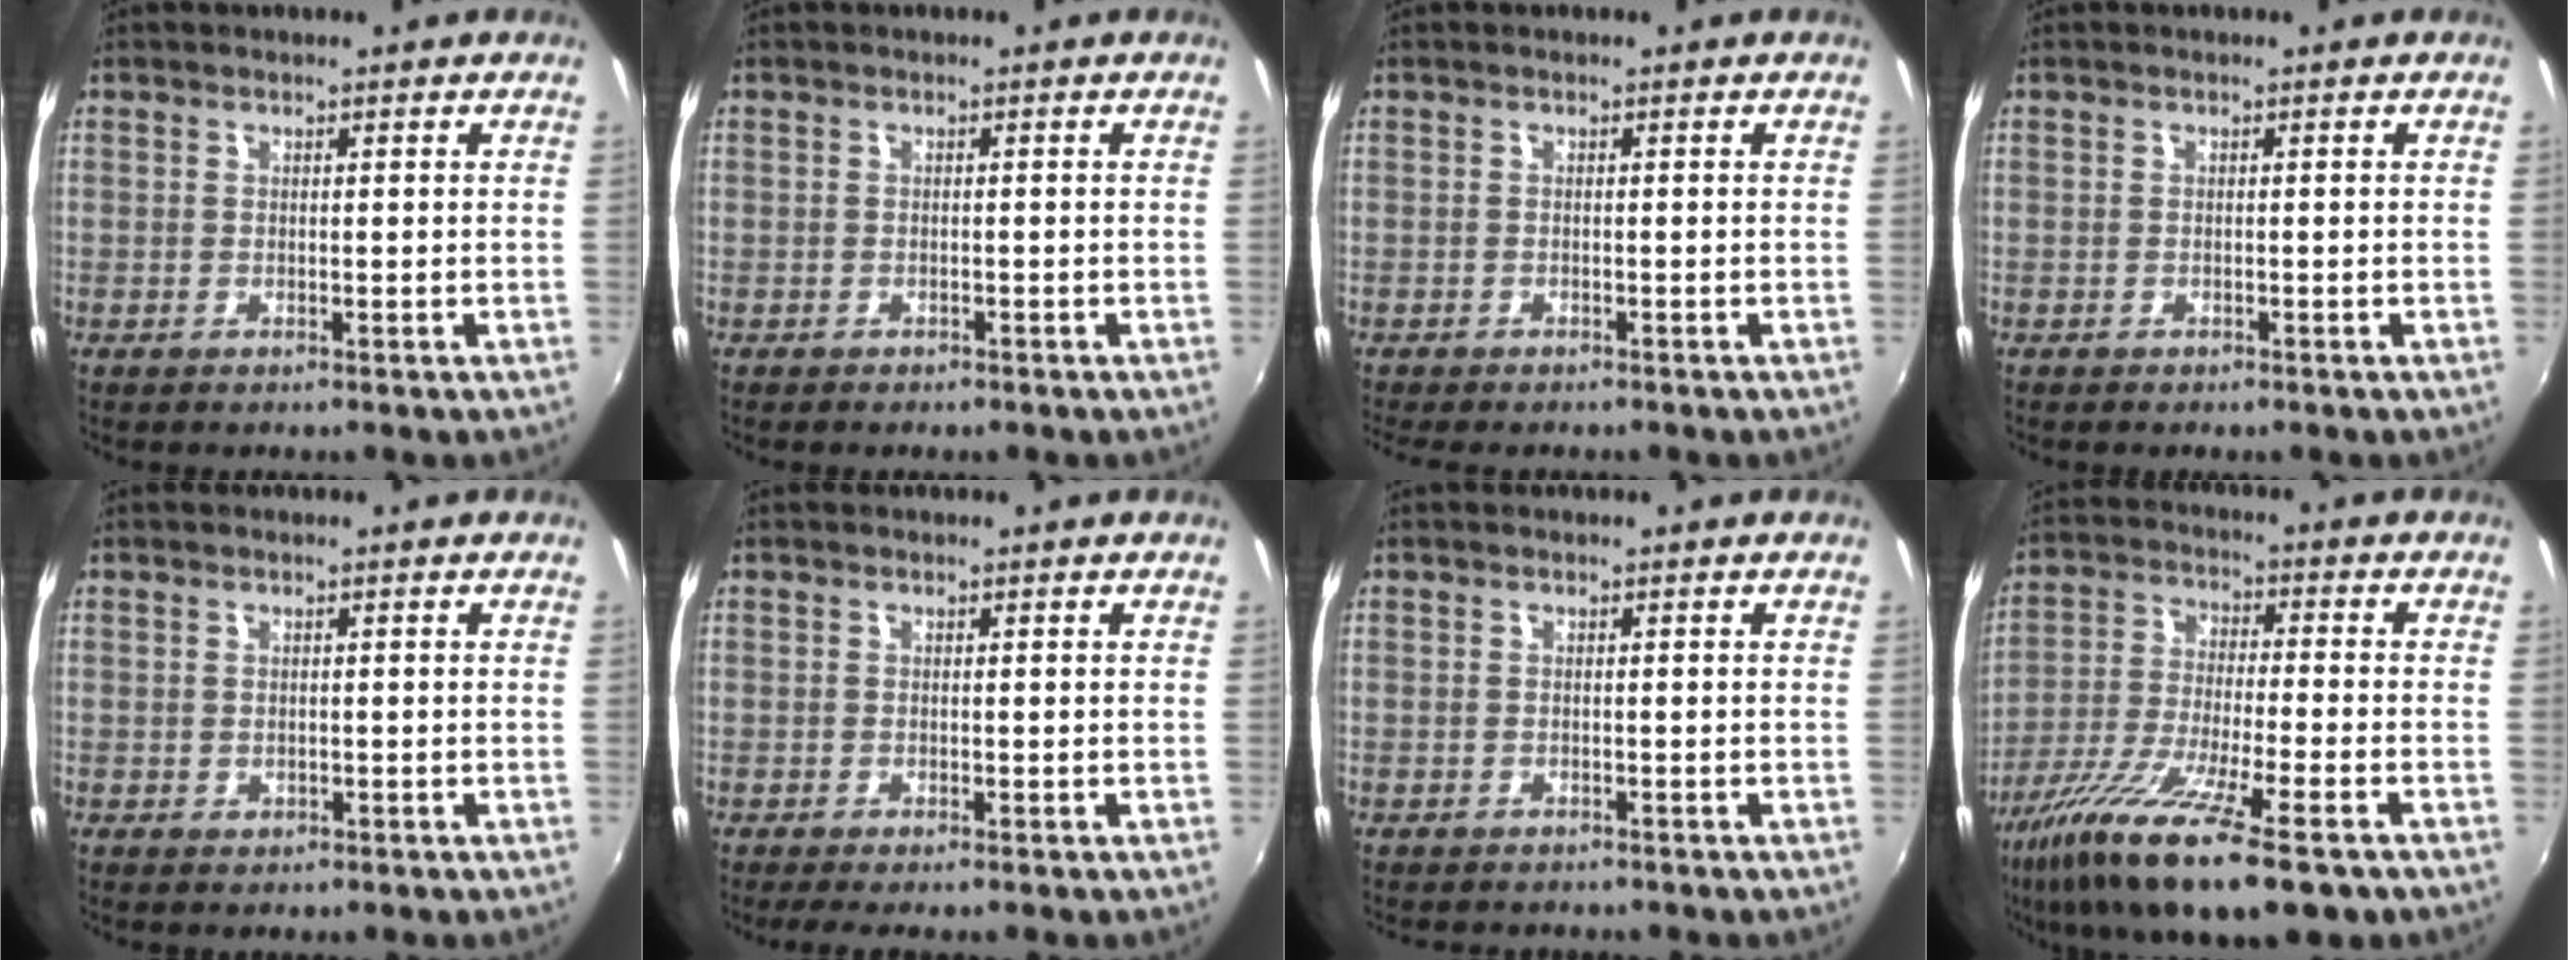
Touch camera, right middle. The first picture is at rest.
{"total": 1.3, "force": [-1.1, 0.6, 0.3], "torque": [-0.011, -0.004, -0.015]}
{"total": 3.5, "force": [-3.0, 1.0, 1.5], "torque": [-0.036, -0.023, -0.047]}
{"total": 0.7, "force": [-0.6, 0.4, 0.2], "torque": [-0.006, -0.002, -0.009]}
{"total": 0.7, "force": [-0.2, 0.7, 0.2], "torque": [-0.001, -0.003, -0.003]}
{"total": 1.4, "force": [-1.0, -0.1, 0.9], "torque": [-0.020, -0.006, -0.018]}
{"total": 1.6, "force": [-1.5, 0.6, 0.3], "torque": [-0.012, -0.009, -0.020]}
{"total": 18.3, "force": [-11.5, 3.4, 13.8], "torque": [-0.269, -0.060, -0.209]}